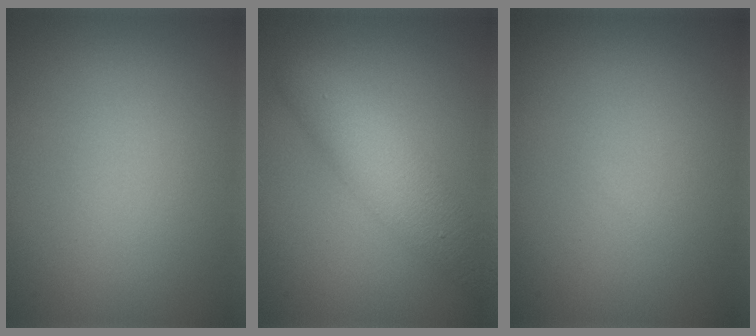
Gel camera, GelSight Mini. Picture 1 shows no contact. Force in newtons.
{"total": 5.1, "press": 5.1, "slide": 0.1}
{"total": 0.0}